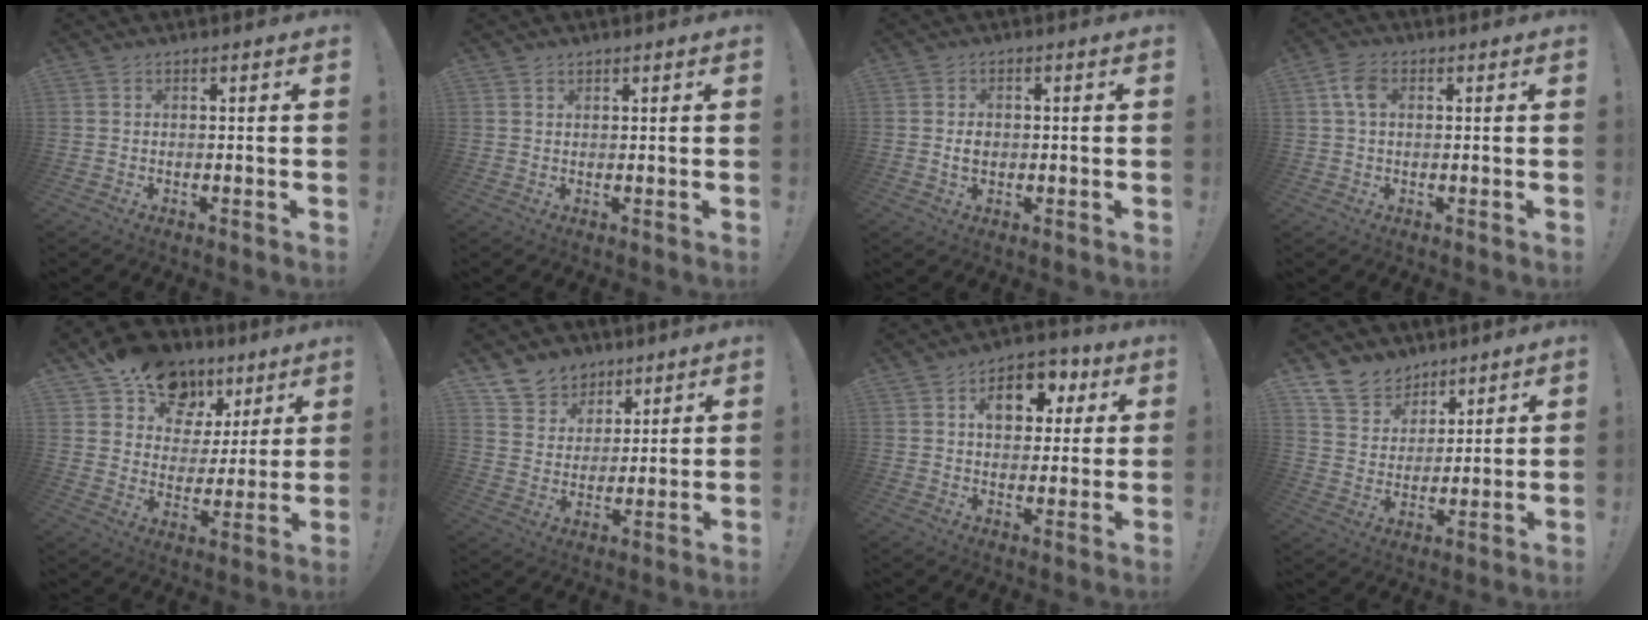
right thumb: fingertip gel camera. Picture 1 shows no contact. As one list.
[{"total": 1.3, "force": [1.1, 0.6, 0.2], "torque": [0.004, -0.006, 0.020]}, {"total": 2.8, "force": [0.0, 2.2, 1.8], "torque": [-0.008, -0.003, -0.005]}, {"total": 5.7, "force": [1.4, 3.8, 4.1], "torque": [-0.078, 0.006, 0.027]}, {"total": 16.2, "force": [11.3, 10.2, 5.6], "torque": [-0.084, -0.070, 0.208]}, {"total": 9.6, "force": [6.5, 6.9, 1.4], "torque": [-0.029, -0.050, 0.129]}, {"total": 10.8, "force": [3.7, 7.8, 6.4], "torque": [-0.079, -0.006, 0.065]}, {"total": 11.2, "force": [8.5, 7.0, 1.9], "torque": [-0.038, -0.067, 0.167]}]